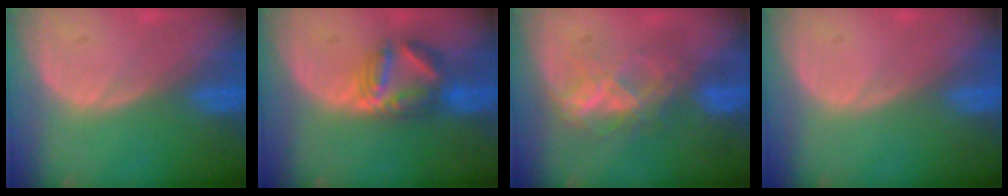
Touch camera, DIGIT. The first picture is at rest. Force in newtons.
{"total": 5.9, "press": 5.9, "slide": 0.3}
{"total": 5.8, "press": 5.6, "slide": 1.6}
{"total": 0.0}